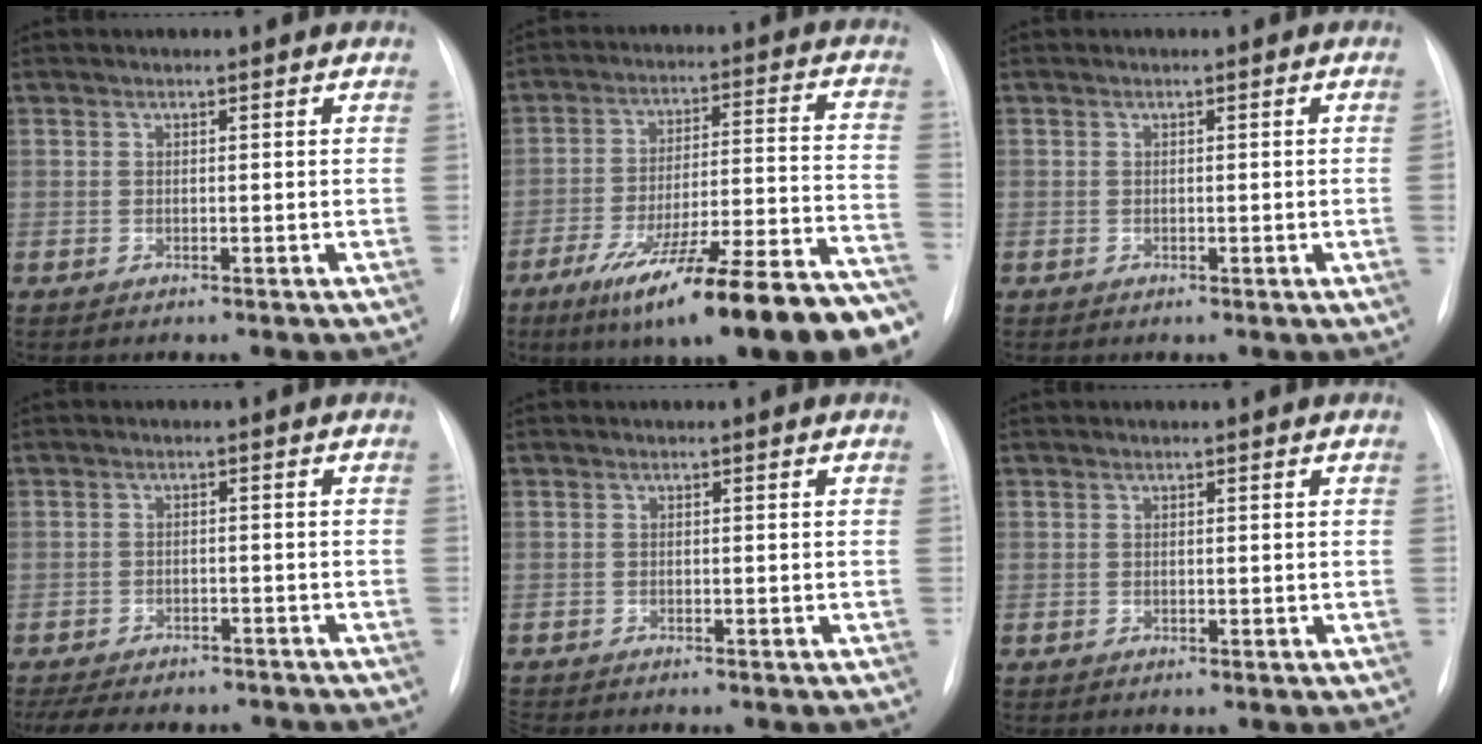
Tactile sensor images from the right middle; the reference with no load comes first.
{"total": 23.6, "force": [-16.8, 2.2, 16.4], "torque": [-0.181, 0.010, -0.261]}
{"total": 1.2, "force": [-0.1, -0.2, 1.2], "torque": [-0.030, 0.001, 0.003]}
{"total": 11.5, "force": [-9.9, 4.2, 4.3], "torque": [-0.081, 0.001, -0.127]}
{"total": 0.6, "force": [-0.6, 0.0, 0.0], "torque": [0.000, -0.003, -0.011]}
{"total": 0.0}